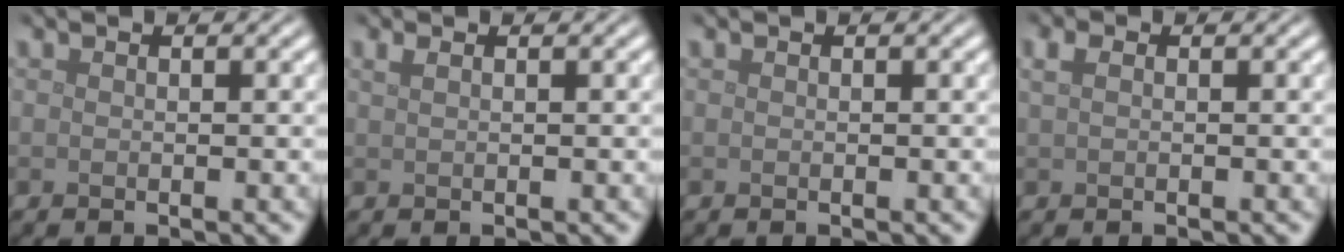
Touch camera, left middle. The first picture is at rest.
{"total": 1.0, "force": [0.6, 0.4, 0.7], "torque": [-0.012, 0.006, 0.009]}
{"total": 0.0}
{"total": 1.2, "force": [0.4, 0.6, 0.9], "torque": [-0.021, 0.008, 0.005]}